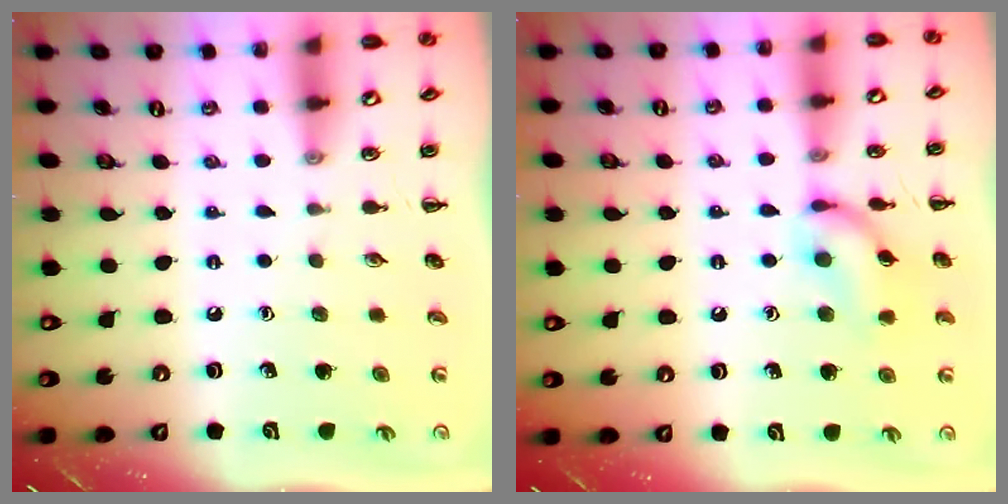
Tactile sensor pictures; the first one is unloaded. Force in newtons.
{"total": 11.9, "press": 11.8, "slide": 1.0}